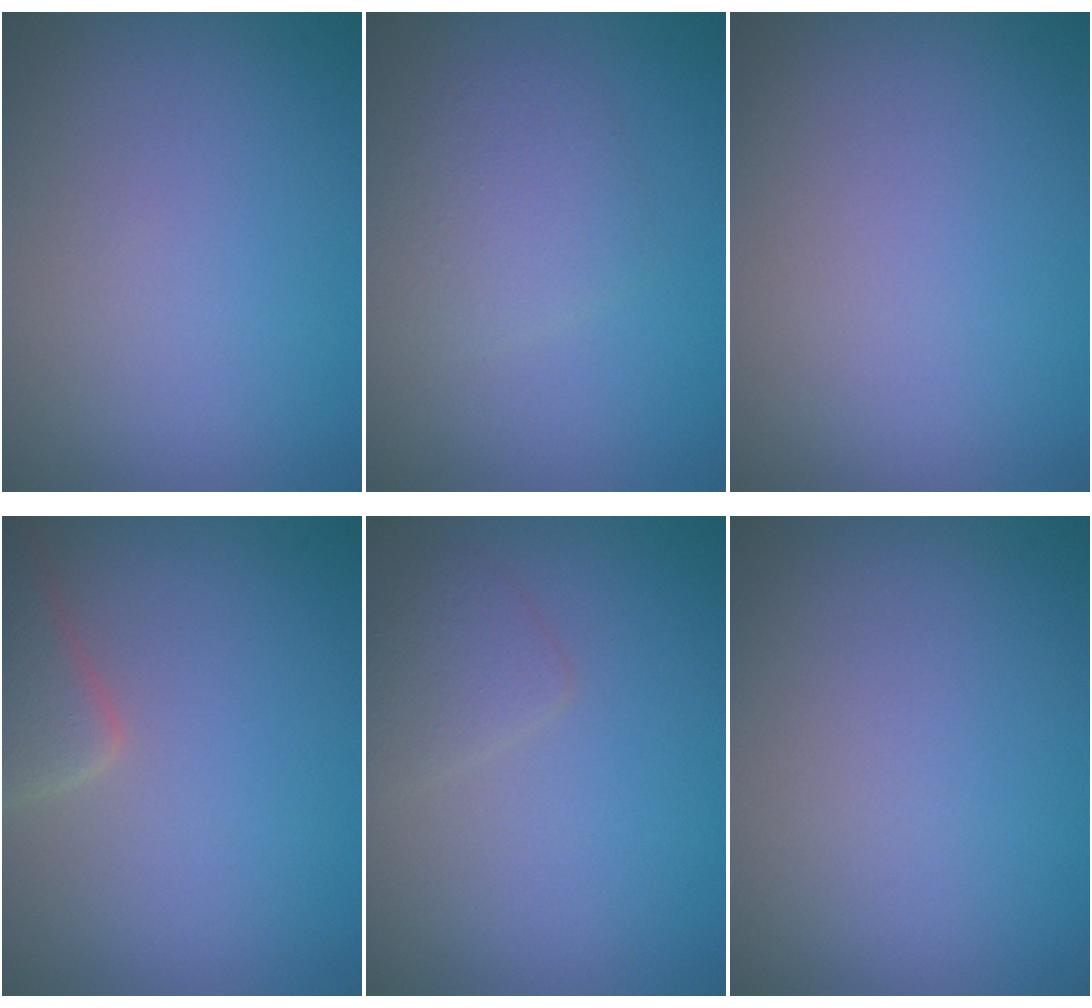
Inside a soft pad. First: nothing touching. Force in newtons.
{"total": 2.3, "press": 2.3, "slide": 0.2}
{"total": 0.0}
{"total": 3.3, "press": 3.3, "slide": 0.3}
{"total": 1.5, "press": 1.5, "slide": 0.1}
{"total": 0.0}